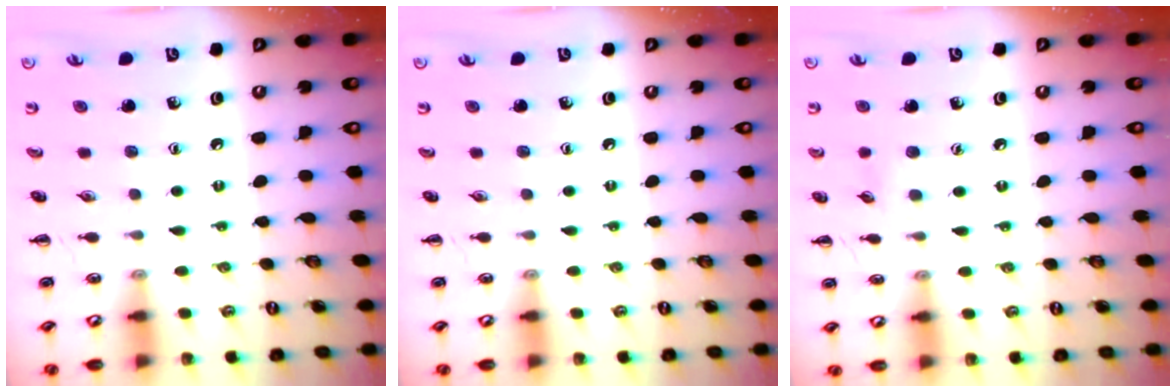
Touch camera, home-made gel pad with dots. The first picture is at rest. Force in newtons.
{"total": 0.0}
{"total": 5.1, "press": 4.8, "slide": 1.8}